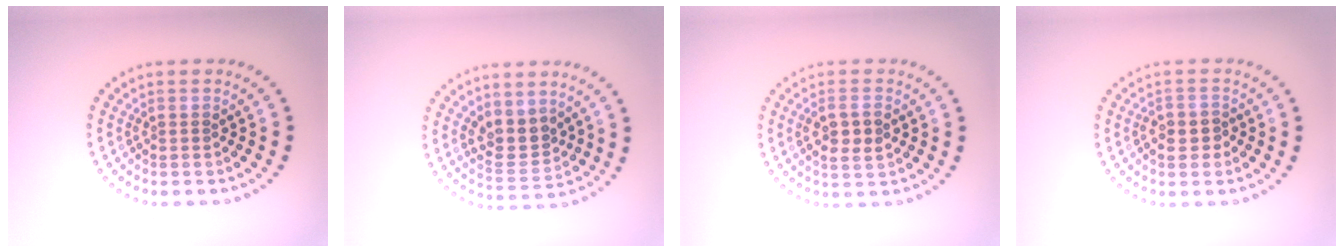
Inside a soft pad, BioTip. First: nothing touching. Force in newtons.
{"total": 3.0, "press": 2.7, "slide": 1.2}
{"total": 2.7, "press": 2.7, "slide": 0.6}
{"total": 2.0, "press": 1.9, "slide": 0.6}